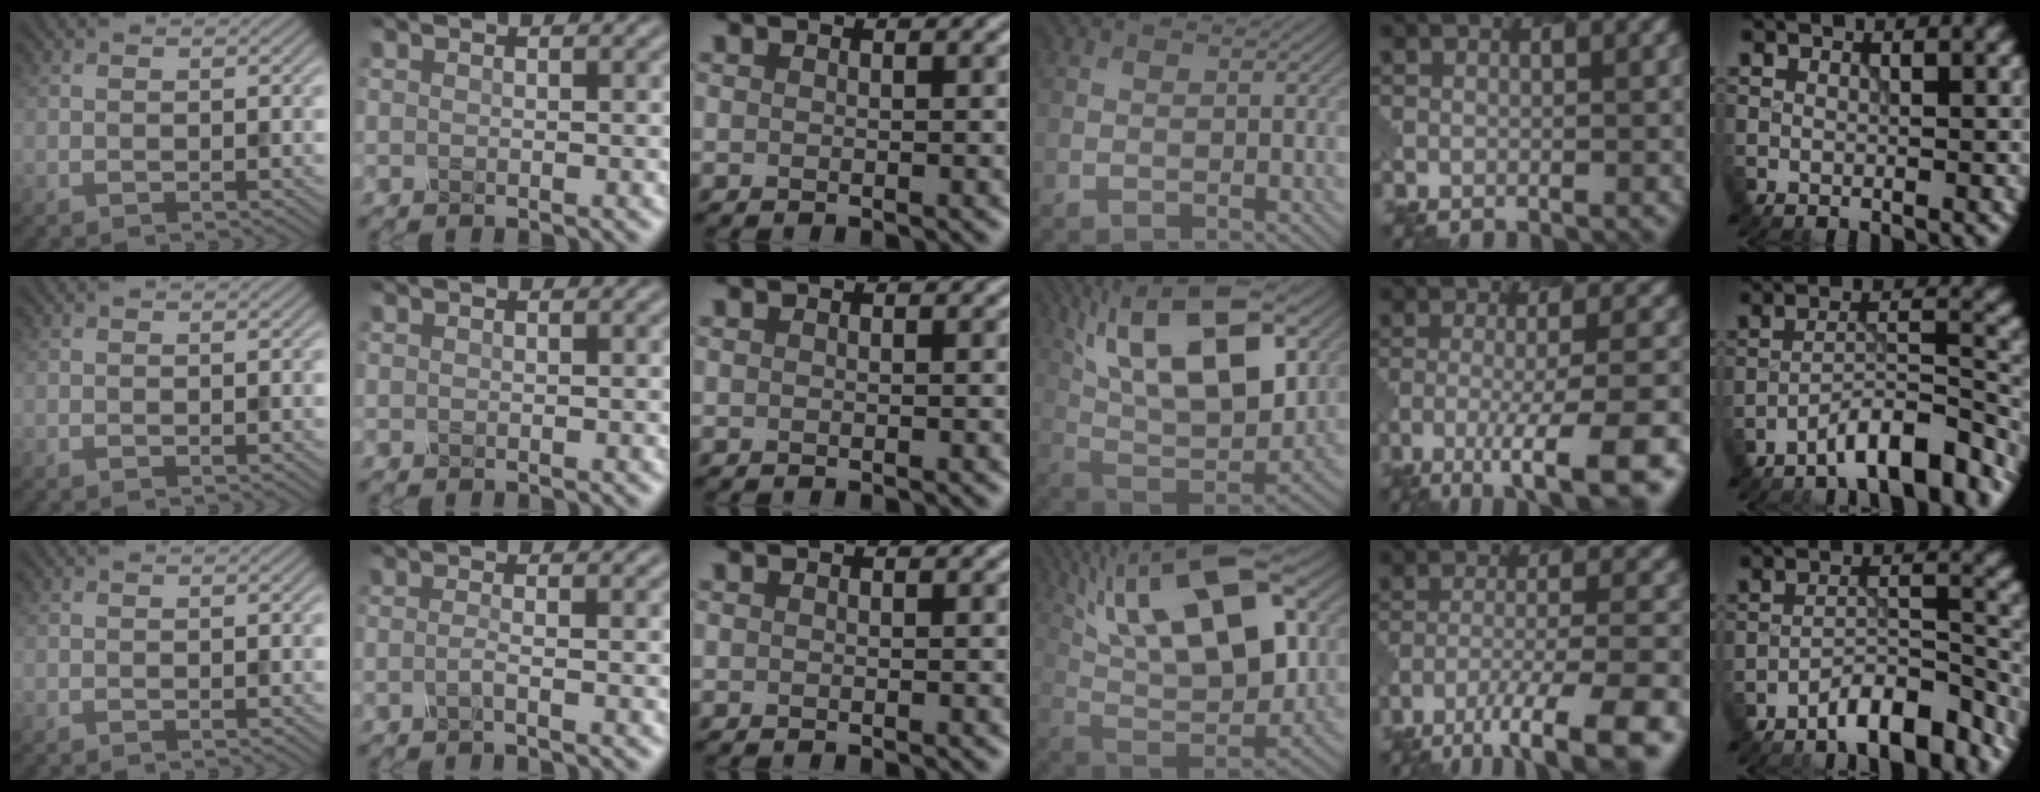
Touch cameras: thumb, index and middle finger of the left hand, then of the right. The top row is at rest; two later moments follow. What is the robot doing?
{"motion": "twist", "object": "rubiks cube"}